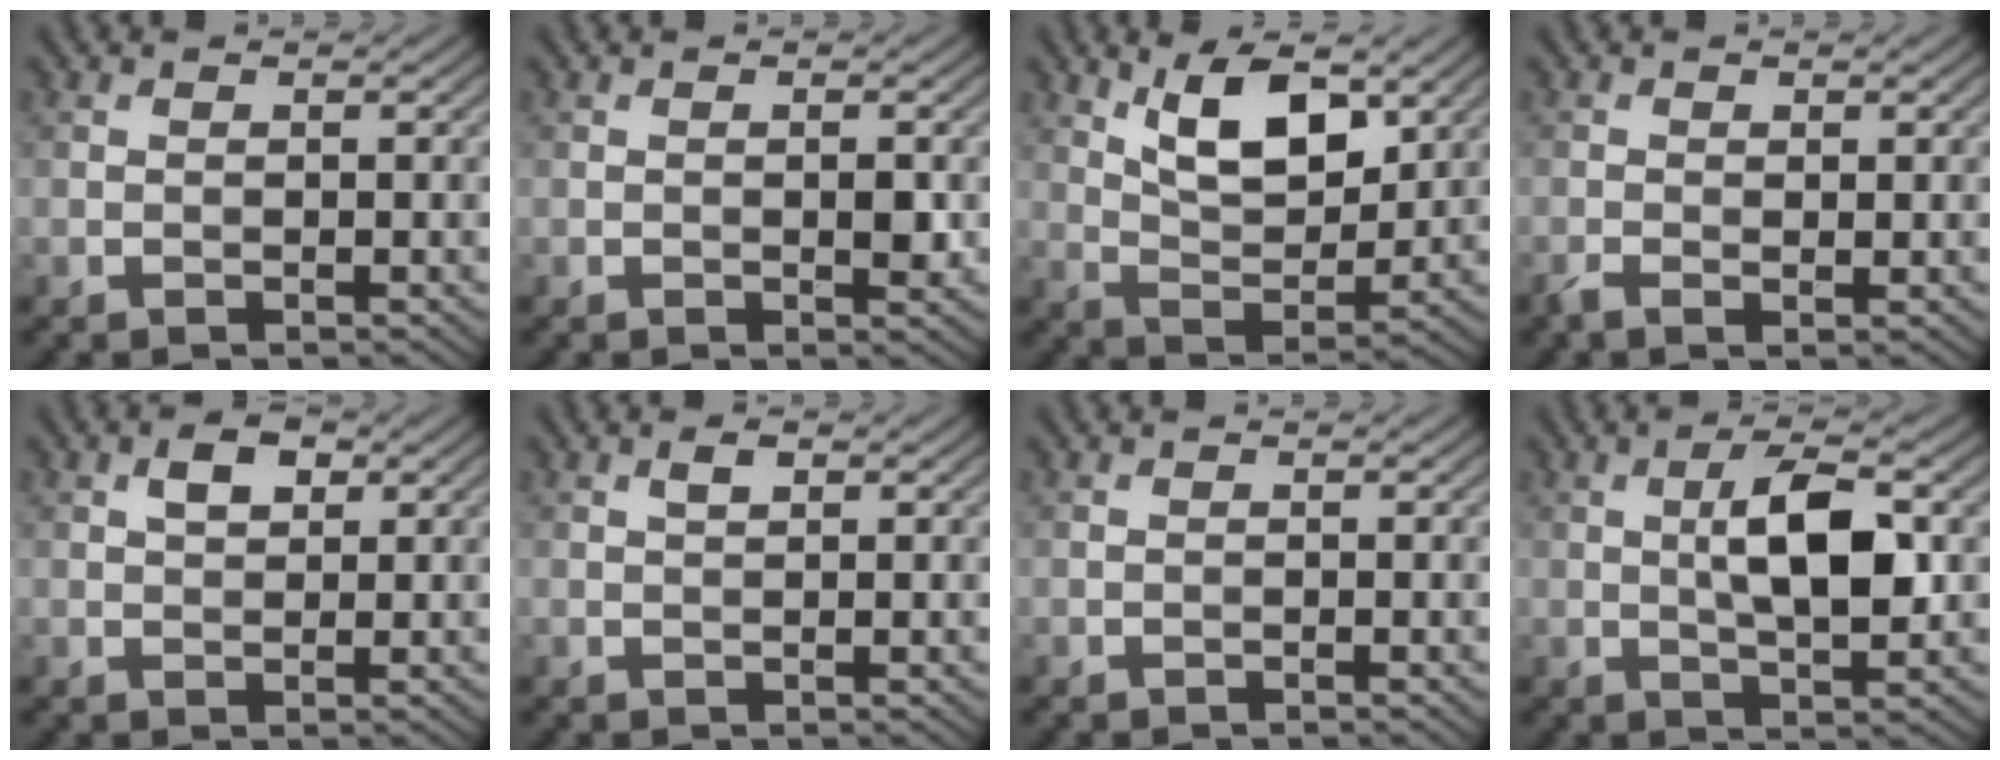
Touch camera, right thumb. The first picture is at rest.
{"total": 1.6, "force": [0.0, 0.5, 1.5], "torque": [-0.025, -0.002, -0.001]}
{"total": 9.2, "force": [4.6, 4.1, 6.7], "torque": [-0.125, -0.005, 0.088]}
{"total": 1.5, "force": [-0.2, 0.6, 1.4], "torque": [-0.032, -0.002, -0.006]}
{"total": 2.8, "force": [1.2, 1.6, 2.0], "torque": [-0.035, 0.004, 0.020]}
{"total": 1.3, "force": [0.6, 0.5, 1.0], "torque": [-0.021, 0.000, 0.012]}
{"total": 0.0}
{"total": 7.3, "force": [0.9, 2.4, 6.8], "torque": [-0.119, 0.004, 0.013]}